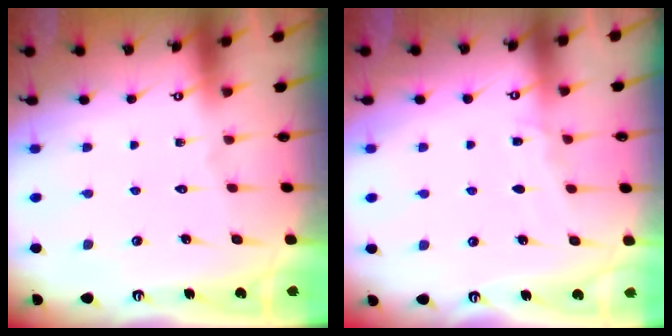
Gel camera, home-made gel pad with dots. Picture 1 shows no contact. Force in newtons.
{"total": 4.3, "press": 4.2, "slide": 0.5}